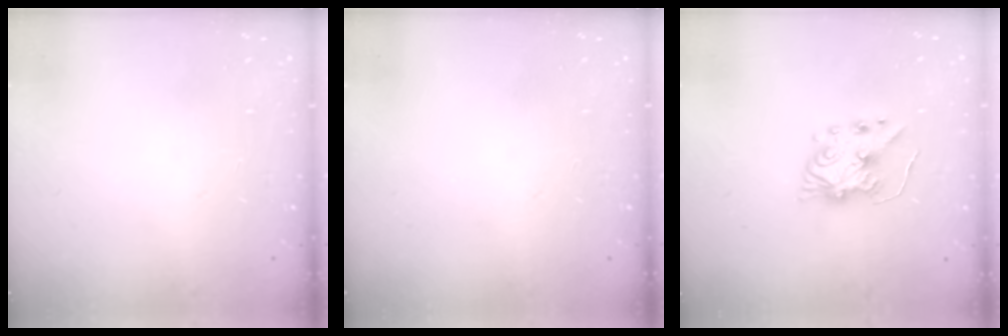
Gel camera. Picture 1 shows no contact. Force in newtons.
{"total": 0.0}
{"total": 6.6, "press": 6.6, "slide": 0.7}